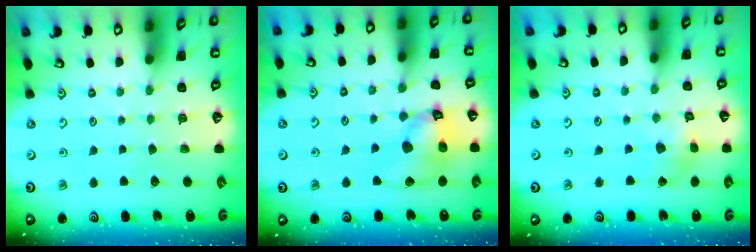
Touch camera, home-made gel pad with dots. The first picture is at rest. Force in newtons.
{"total": 14.4, "press": 14.3, "slide": 1.8}
{"total": 3.0, "press": 3.0, "slide": 0.2}